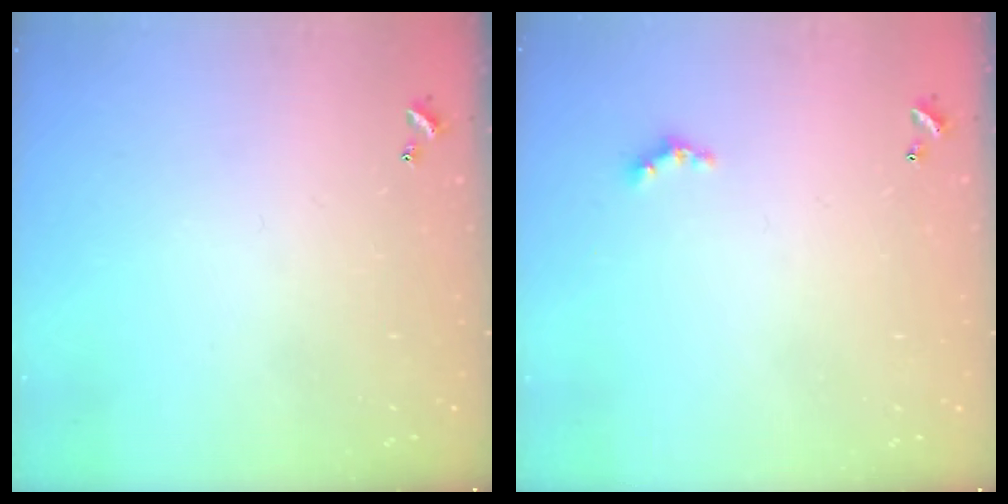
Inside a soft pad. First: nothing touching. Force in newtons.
{"total": 2.3, "press": 2.3, "slide": 0.4}